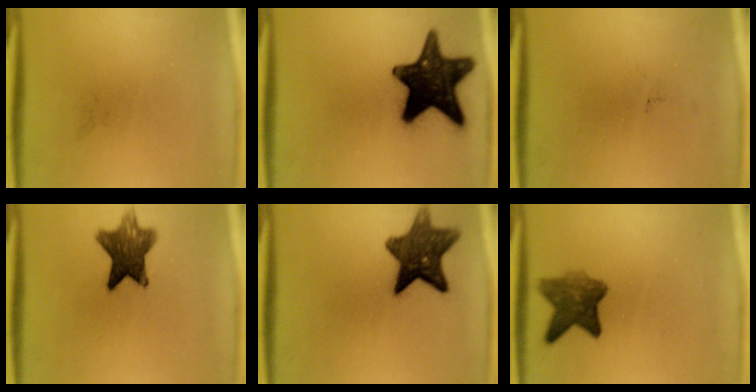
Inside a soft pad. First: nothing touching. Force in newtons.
{"total": 18.2}
{"total": 0.0}
{"total": 9.5}
{"total": 11.2}
{"total": 6.7}